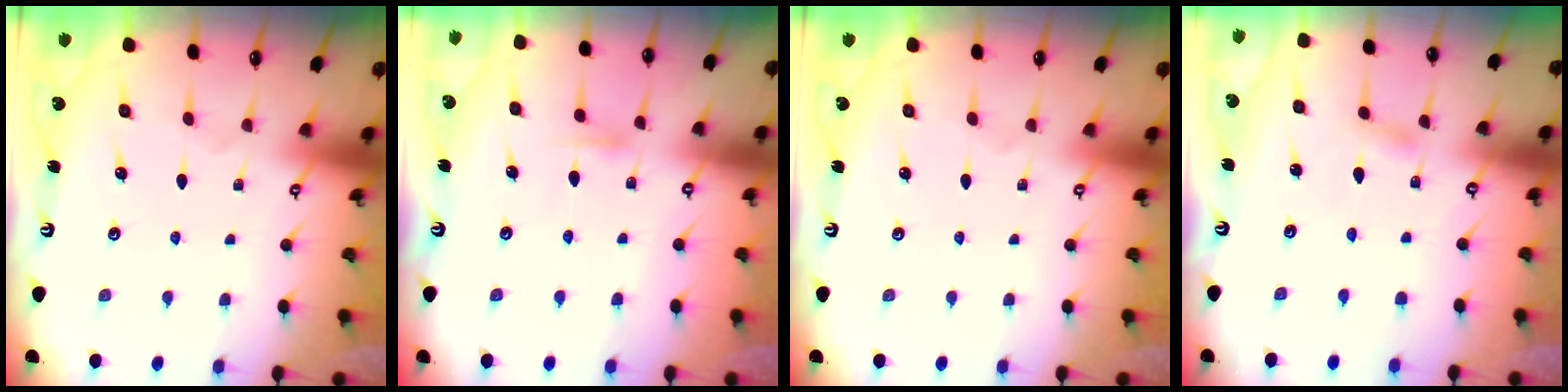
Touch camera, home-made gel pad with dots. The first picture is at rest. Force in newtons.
{"total": 4.7, "press": 4.6, "slide": 0.6}
{"total": 0.0}
{"total": 3.1, "press": 3.1, "slide": 0.4}